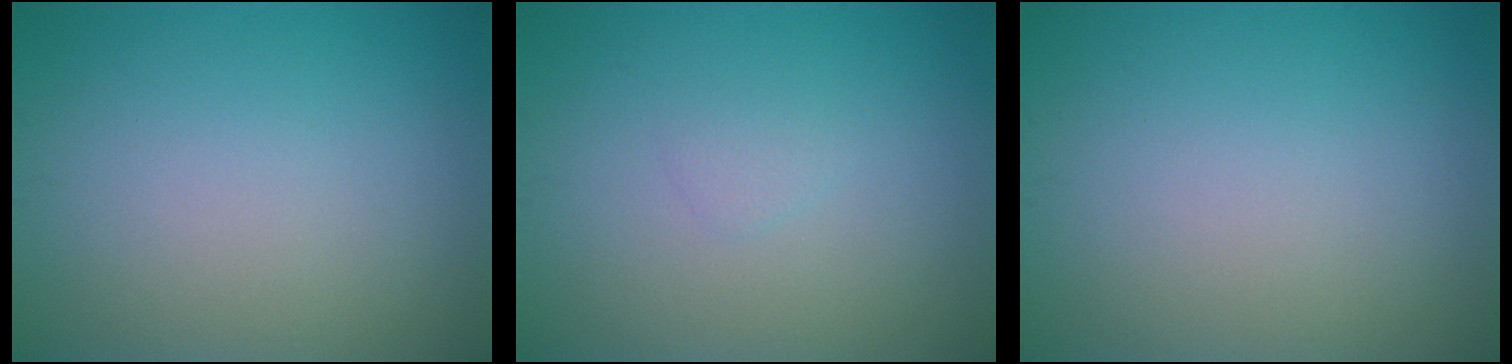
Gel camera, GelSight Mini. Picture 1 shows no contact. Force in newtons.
{"total": 0.7, "press": 0.7, "slide": 0.1}
{"total": 0.0}